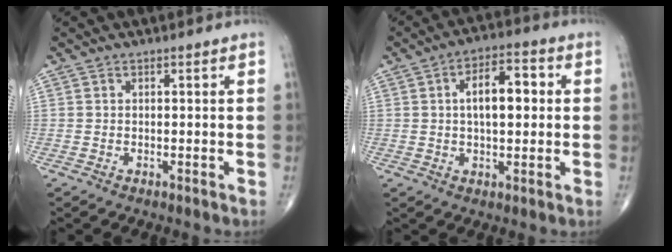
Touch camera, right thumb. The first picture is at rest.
{"total": 9.3, "force": [1.3, 4.5, 8.0], "torque": [-0.112, 0.014, 0.015]}